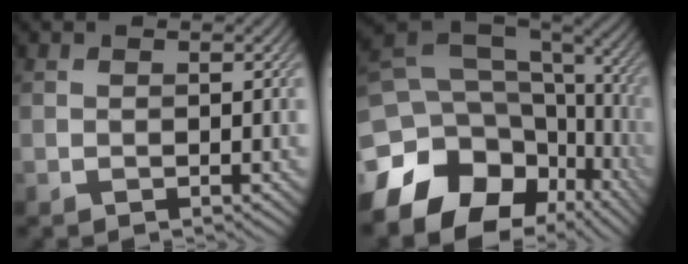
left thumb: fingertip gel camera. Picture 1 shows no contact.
{"total": 17.1, "force": [-6.8, 12.7, 9.1], "torque": [-0.225, -0.041, -0.086]}